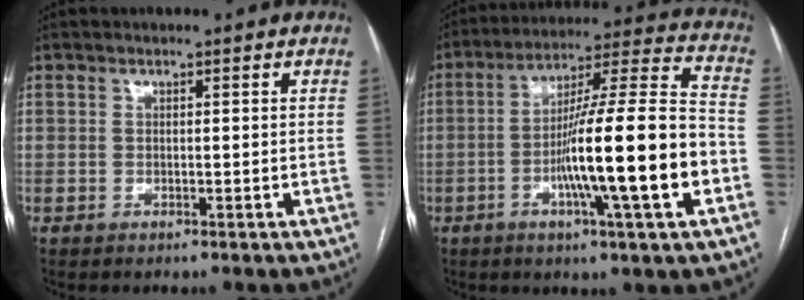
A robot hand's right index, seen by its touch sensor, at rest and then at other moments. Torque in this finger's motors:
{"motor_torque": [1.77, -0.37, 1.05, 0.21]}